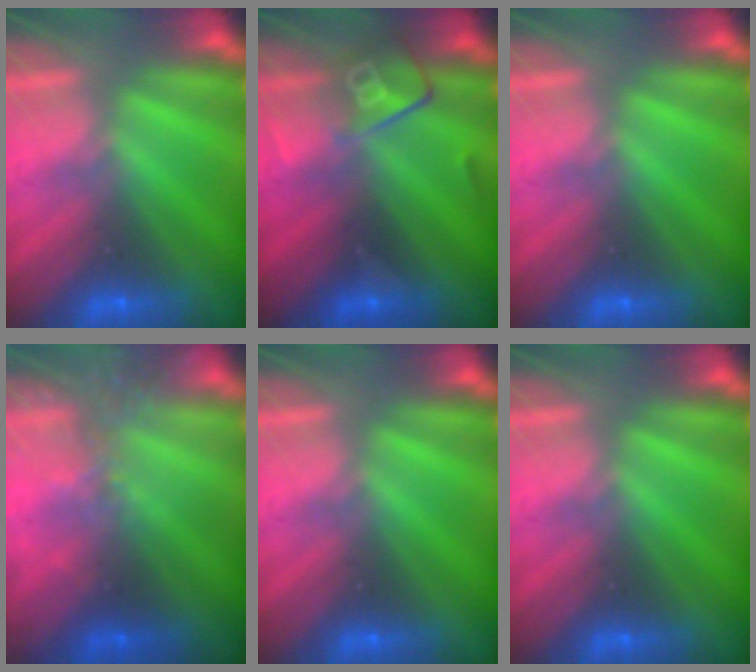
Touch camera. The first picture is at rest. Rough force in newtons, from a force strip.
{"total": 2.8}
{"total": 0.0}
{"total": 2.4}
{"total": 0.0}
{"total": 0.0}